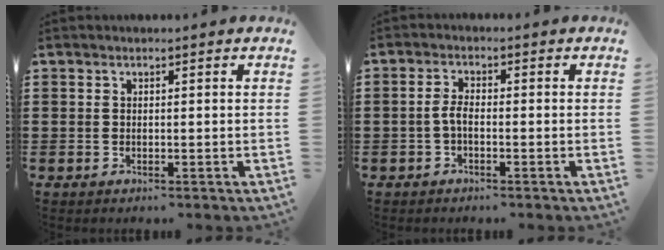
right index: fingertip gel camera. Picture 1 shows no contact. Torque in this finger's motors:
{"motor_torque": [0.73, -0.44, 0.37, 0.08]}